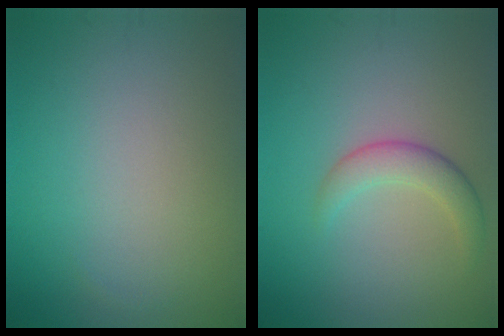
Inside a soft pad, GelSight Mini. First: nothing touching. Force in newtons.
{"total": 2.6, "press": 2.6, "slide": 0.1}